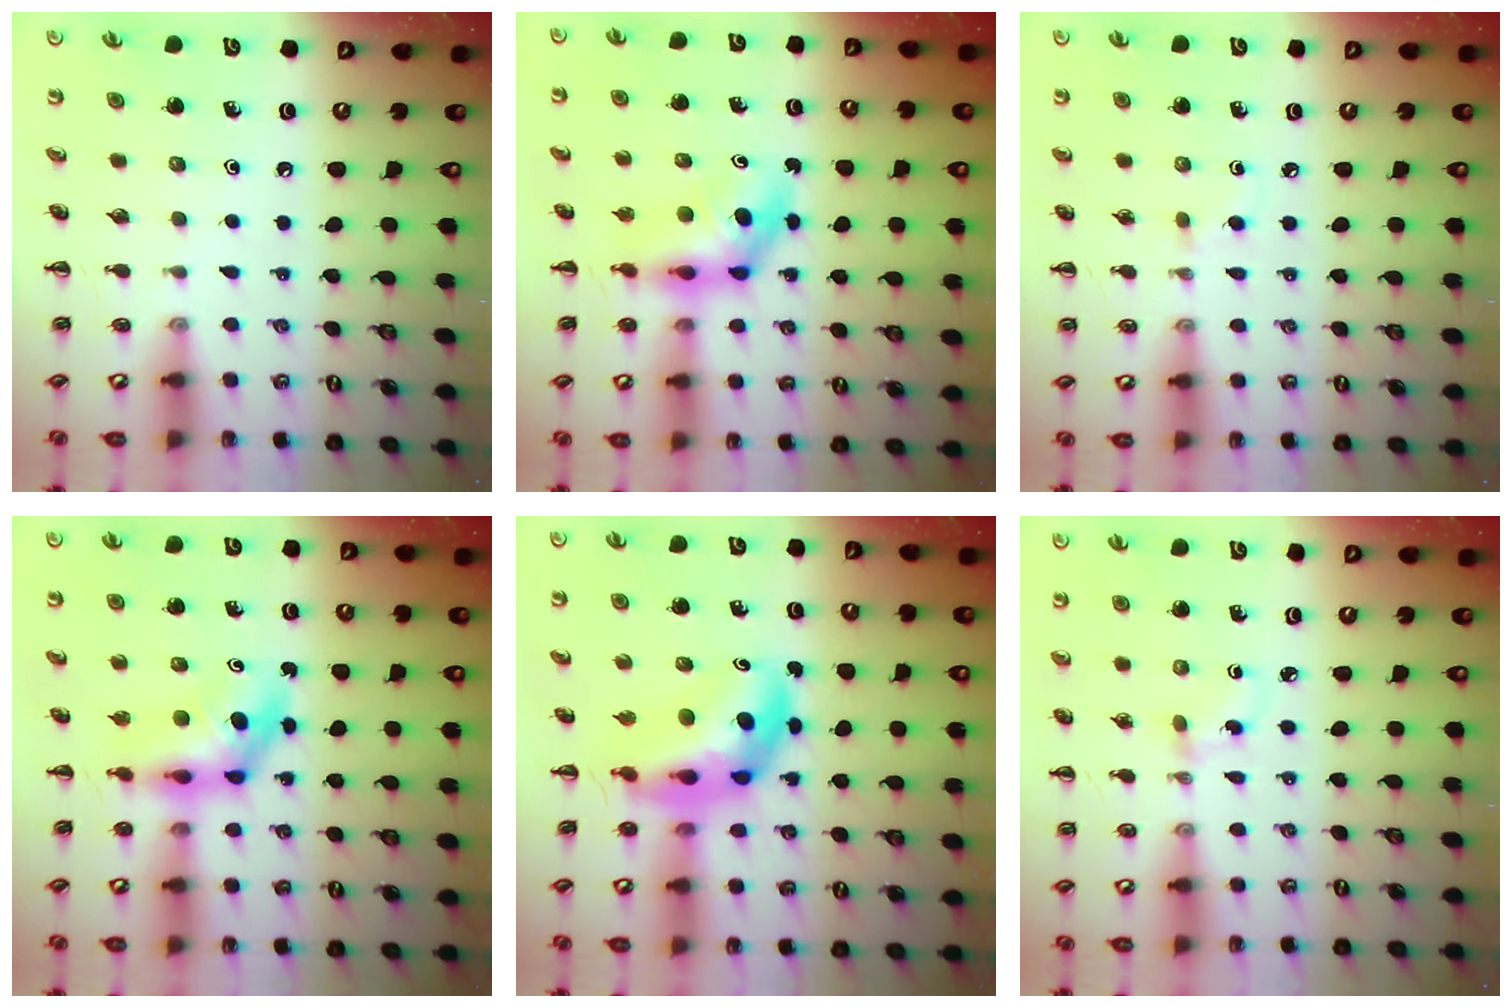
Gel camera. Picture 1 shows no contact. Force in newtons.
{"total": 6.0, "press": 5.8, "slide": 1.4}
{"total": 2.4, "press": 2.1, "slide": 1.0}
{"total": 6.0, "press": 5.8, "slide": 1.4}
{"total": 9.9, "press": 9.5, "slide": 2.9}
{"total": 2.2, "press": 2.0, "slide": 0.9}